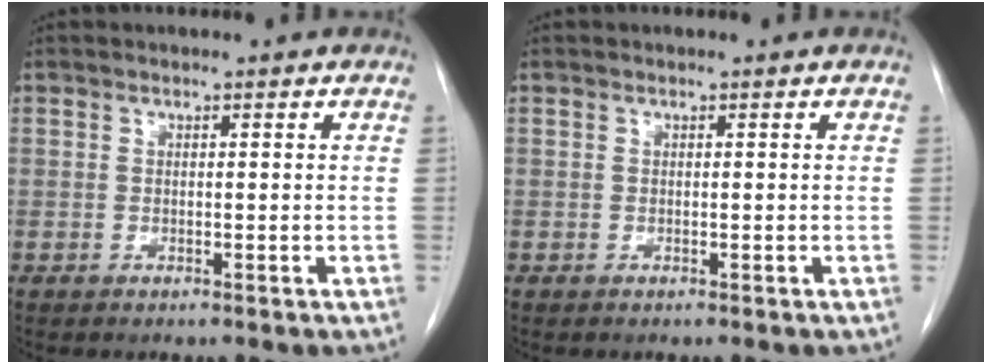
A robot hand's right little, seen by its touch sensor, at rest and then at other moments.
{"total": 0.0}